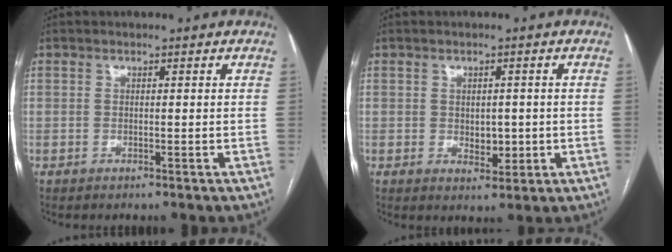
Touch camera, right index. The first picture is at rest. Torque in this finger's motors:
{"motor_torque": [0.04, -0.02, 0.06, 0.01]}